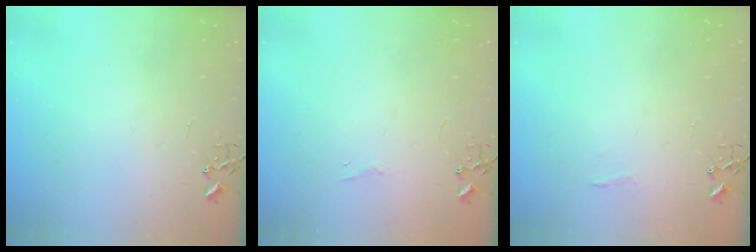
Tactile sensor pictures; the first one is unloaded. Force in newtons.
{"total": 4.2, "press": 4.2, "slide": 0.3}
{"total": 4.8, "press": 4.8, "slide": 0.6}